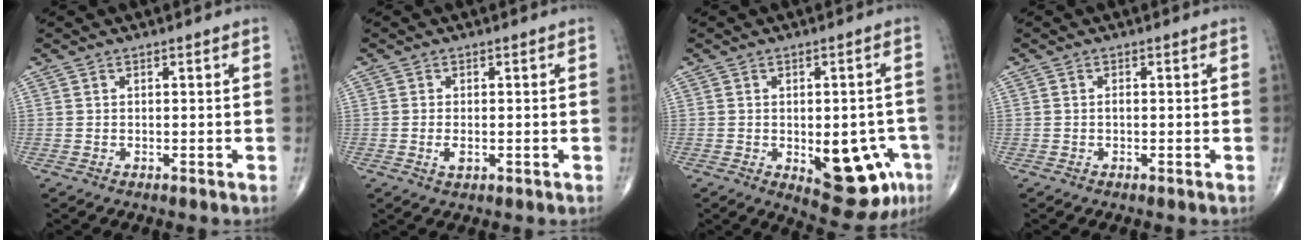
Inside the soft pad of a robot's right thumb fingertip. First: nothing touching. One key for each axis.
{"total": 2.1, "fx": -0.5, "fy": 1.1, "fz": 1.8, "tx": -0.036, "ty": -0.003, "tz": -0.009}
{"total": 13.6, "fx": -4.3, "fy": 6.4, "fz": 11.2, "tx": -0.104, "ty": 0.010, "tz": -0.037}
{"total": 0.6, "fx": -0.1, "fy": 0.3, "fz": 0.5, "tx": -0.010, "ty": 0.000, "tz": -0.004}